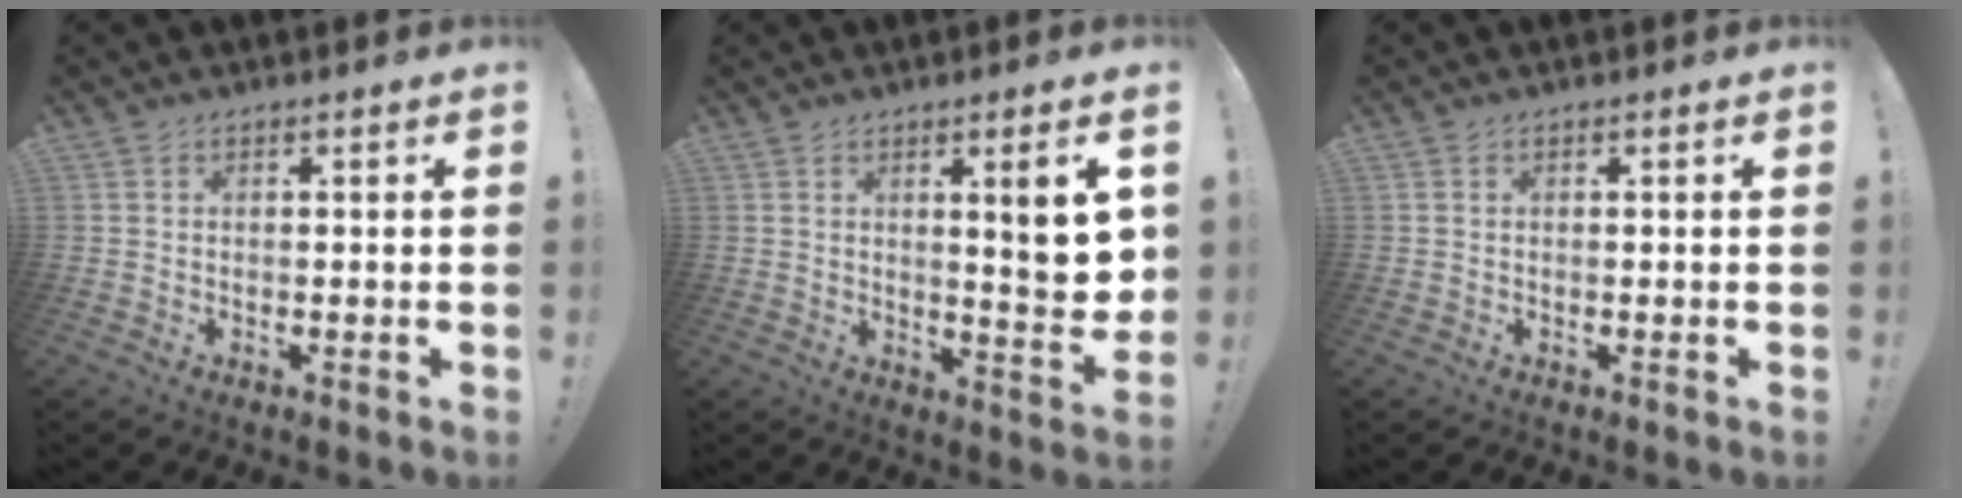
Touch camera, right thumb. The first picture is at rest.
{"total": 9.6, "force": [2.8, 1.1, 9.1], "torque": [-0.107, -0.026, 0.038]}
{"total": 0.0}